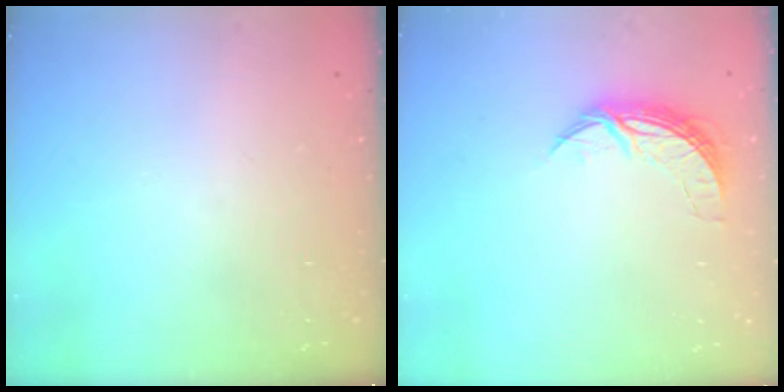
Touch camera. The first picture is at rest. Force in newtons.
{"total": 7.4, "press": 7.4, "slide": 0.5}